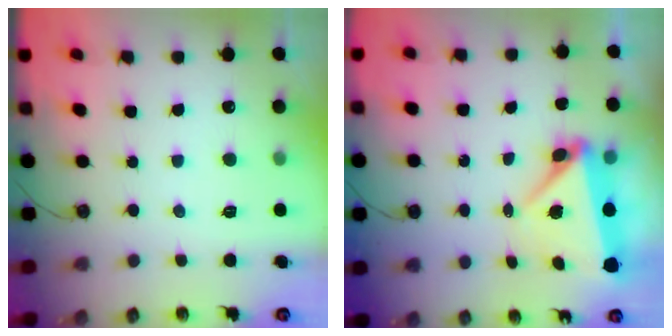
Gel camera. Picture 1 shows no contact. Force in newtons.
{"total": 7.0, "press": 6.9, "slide": 0.7}